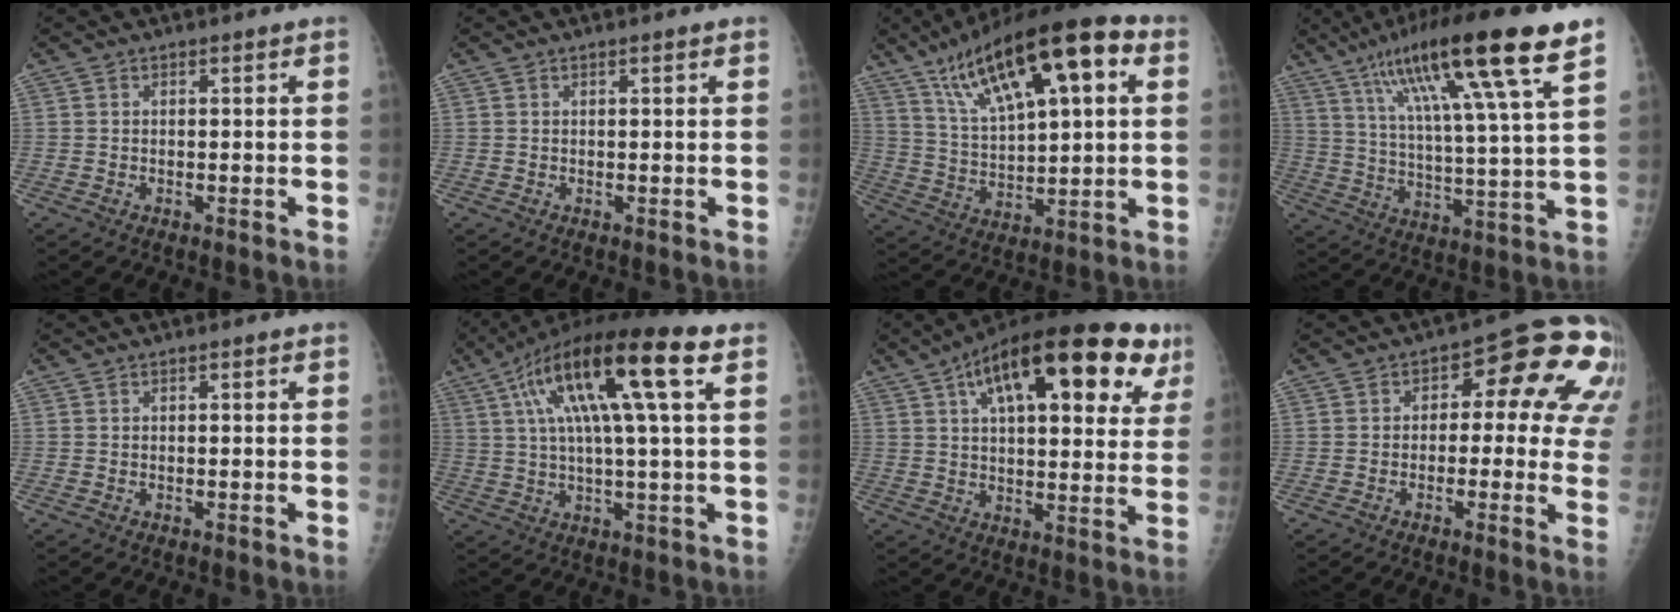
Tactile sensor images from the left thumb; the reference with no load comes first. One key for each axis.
{"total": 0.8, "fx": 0.4, "fy": 0.1, "fz": 0.7, "tx": -0.010, "ty": 0.001, "tz": 0.005}
{"total": 22.4, "fx": 10.0, "fy": 7.7, "fz": 18.5, "tx": -0.291, "ty": 0.002, "tz": 0.169}
{"total": 21.6, "fx": 12.1, "fy": 2.0, "fz": 17.9, "tx": -0.297, "ty": -0.022, "tz": 0.201}
{"total": 0.0}
{"total": 19.9, "fx": 7.2, "fy": 3.6, "fz": 18.2, "tx": -0.330, "ty": 0.021, "tz": 0.115}
{"total": 27.9, "fx": 13.0, "fy": 11.6, "fz": 21.8, "tx": -0.301, "ty": 0.013, "tz": 0.185}
{"total": 15.3, "fx": 3.2, "fy": 7.9, "fz": 12.8, "tx": -0.101, "ty": 0.019, "tz": 0.024}